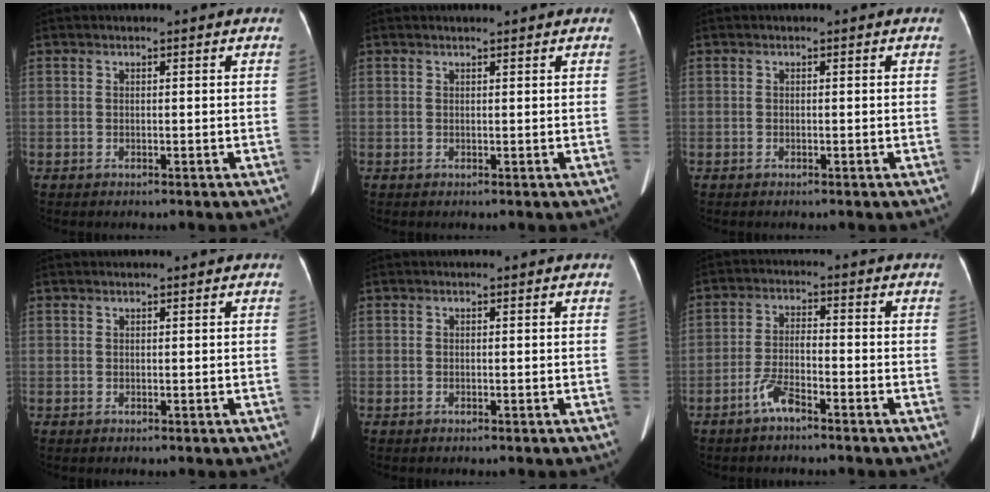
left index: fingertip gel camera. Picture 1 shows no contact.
{"total": 1.6, "force": [1.5, 0.1, 0.6], "torque": [-0.011, 0.011, 0.023]}
{"total": 0.0}
{"total": 0.0}
{"total": 0.0}
{"total": 4.4, "force": [-3.1, 0.6, 3.0], "torque": [-0.066, -0.001, -0.061]}